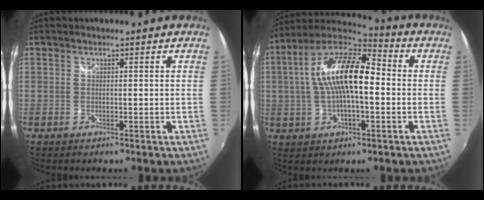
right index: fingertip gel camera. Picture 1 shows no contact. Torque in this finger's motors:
{"motor_torque": [1.46, -0.58, 1.05, 0.21]}